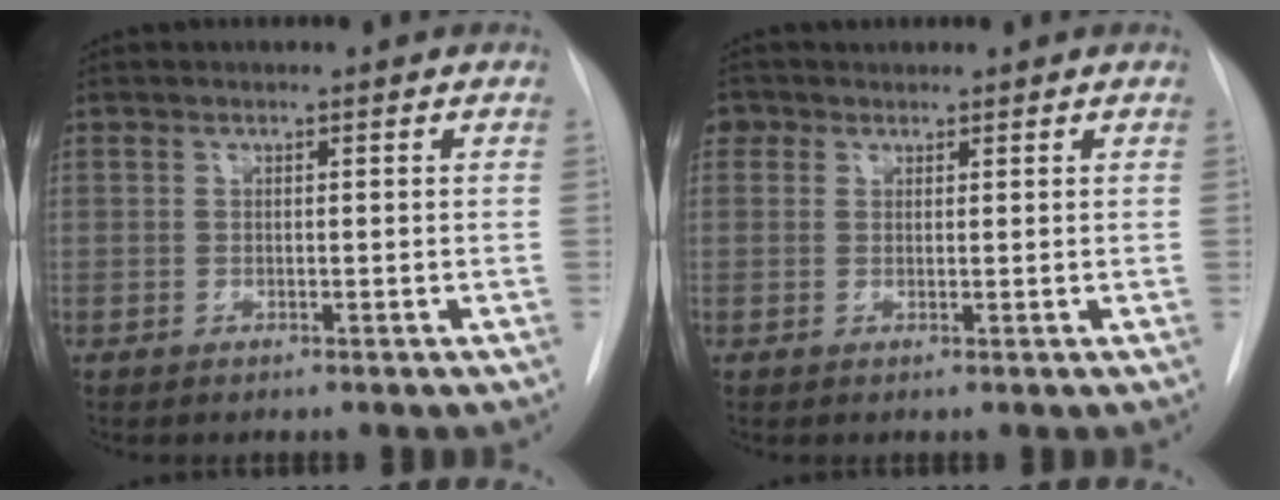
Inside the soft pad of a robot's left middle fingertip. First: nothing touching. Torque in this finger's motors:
{"motor_torque": [-0.04, 0.03, -0.06, -0.01]}